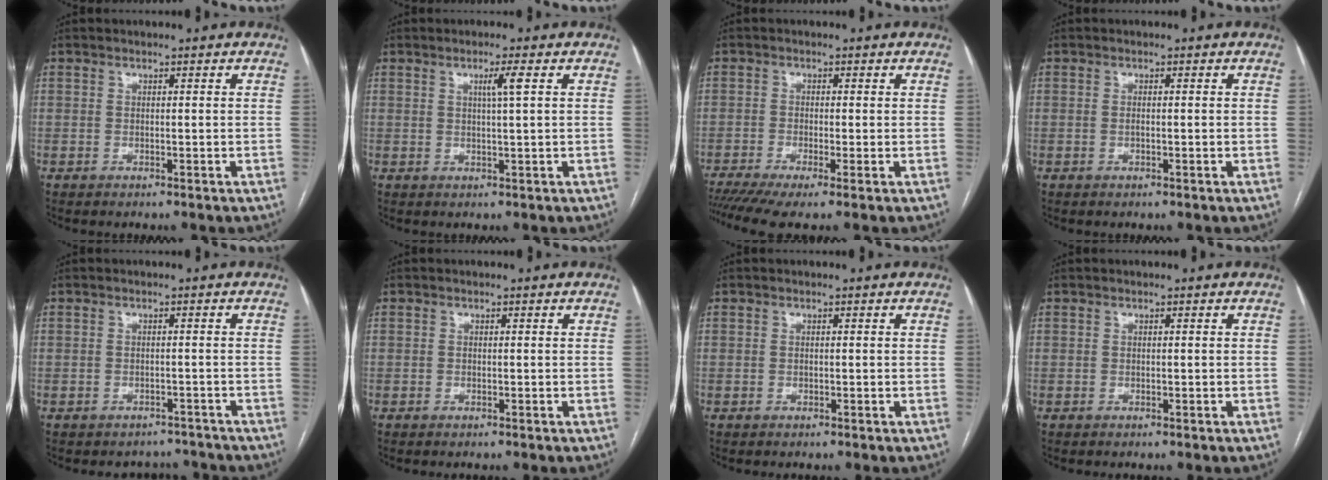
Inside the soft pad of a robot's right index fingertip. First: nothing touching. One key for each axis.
{"total": 2.6, "fx": 0.9, "fy": -0.5, "fz": 2.3, "tx": -0.042, "ty": -0.002, "tz": 0.016}
{"total": 7.5, "fx": -4.9, "fy": 0.9, "fz": 5.7, "tx": -0.099, "ty": -0.010, "tz": -0.086}
{"total": 1.1, "fx": -0.1, "fy": 0.3, "fz": 1.1, "tx": -0.022, "ty": -0.001, "tz": 0.000}
{"total": 3.6, "fx": -3.1, "fy": 1.5, "fz": -0.9, "tx": 0.014, "ty": 0.014, "tz": -0.041}
{"total": 0.0}
{"total": 0.0}
{"total": 0.0}